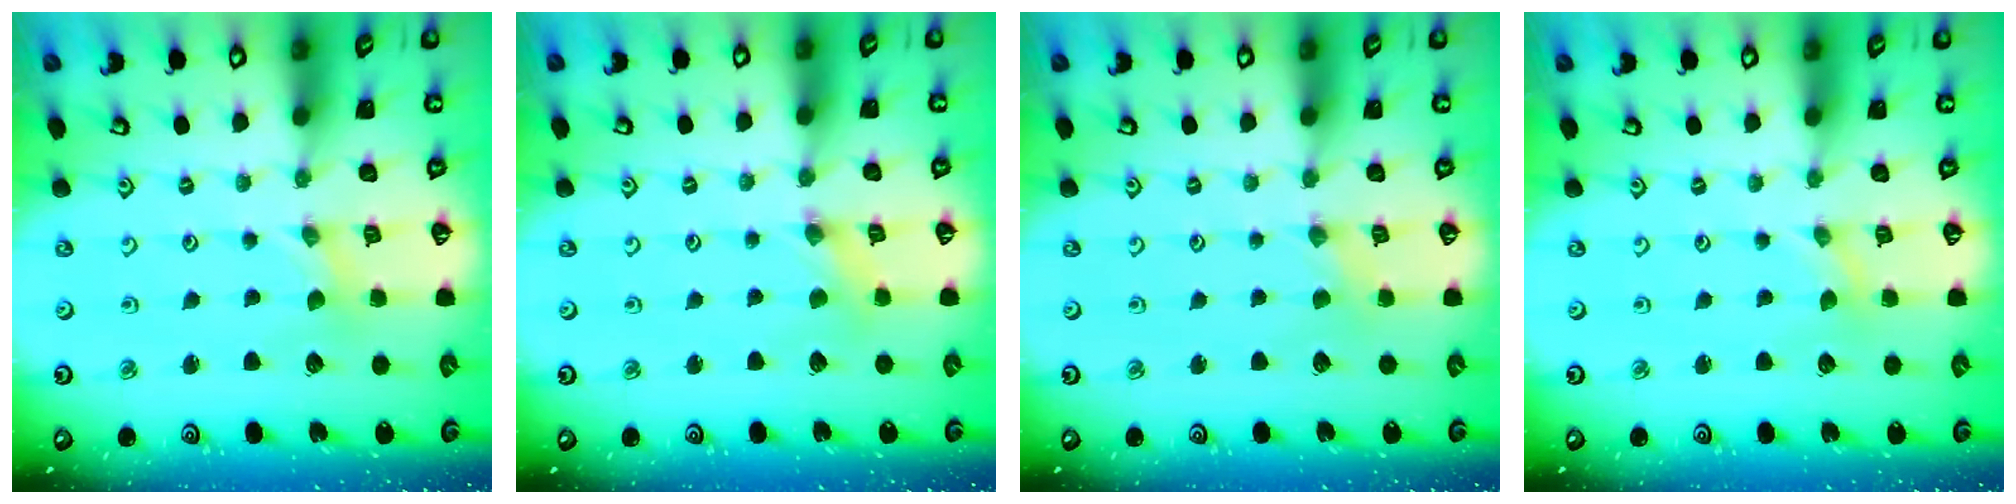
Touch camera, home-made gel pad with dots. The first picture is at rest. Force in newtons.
{"total": 0.9, "press": 0.9, "slide": 0.2}
{"total": 0.0}
{"total": 0.0}